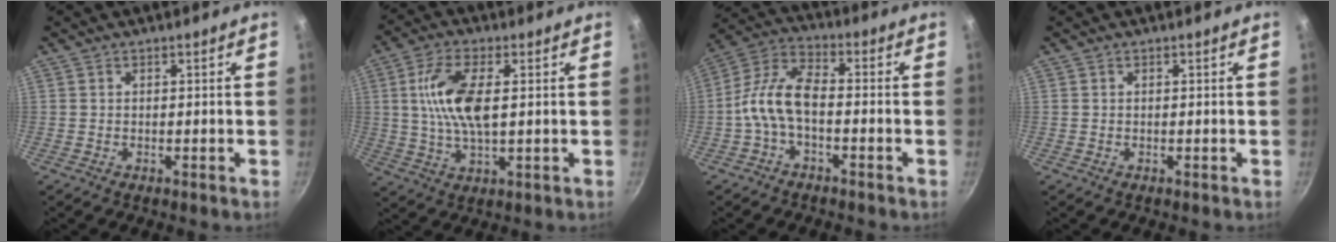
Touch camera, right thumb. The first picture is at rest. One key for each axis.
{"total": 11.2, "fx": 1.3, "fy": 5.3, "fz": 9.8, "tx": -0.185, "ty": 0.010, "tz": 0.019}
{"total": 9.0, "fx": -2.6, "fy": 4.3, "fz": 7.5, "tx": -0.152, "ty": 0.040, "tz": -0.065}
{"total": 0.0}